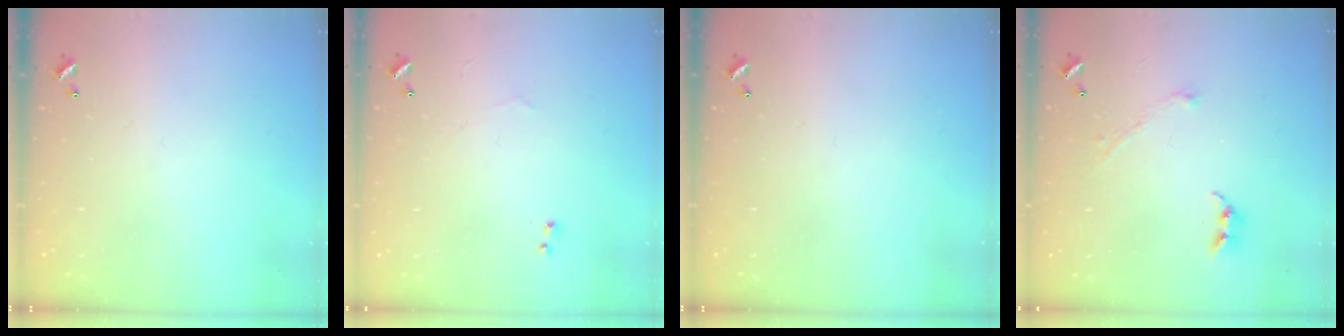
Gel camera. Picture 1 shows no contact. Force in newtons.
{"total": 1.0, "press": 0.5, "slide": 0.8}
{"total": 0.0}
{"total": 2.9, "press": 2.9, "slide": 0.4}